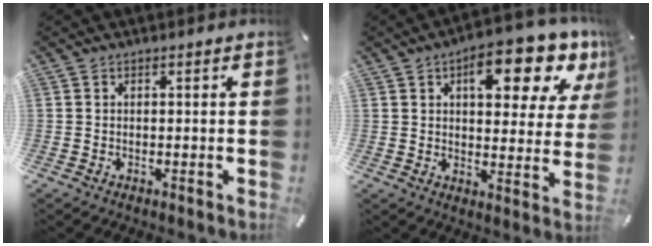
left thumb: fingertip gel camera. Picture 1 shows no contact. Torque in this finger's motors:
{"motor_torque": [2.20, 2.23, 0.54, -0.46, 0.15]}